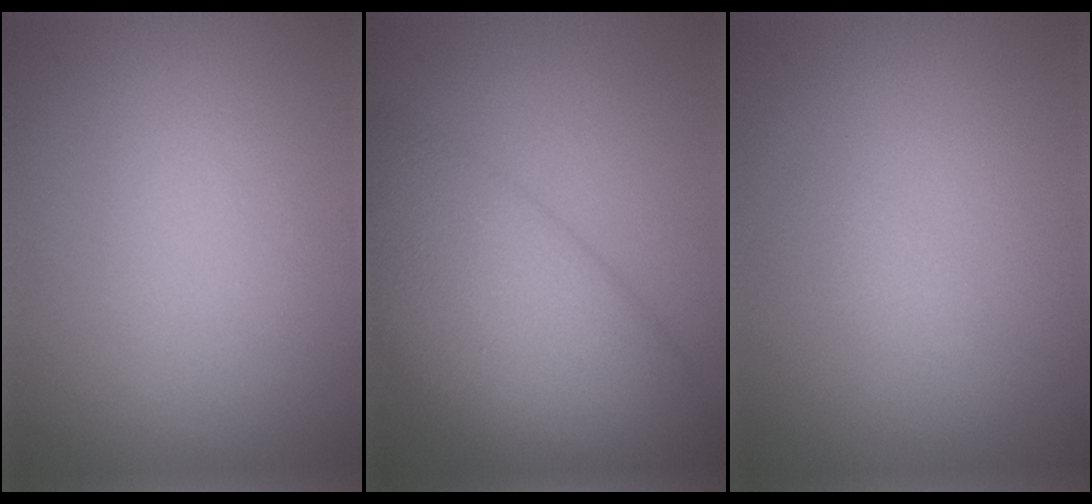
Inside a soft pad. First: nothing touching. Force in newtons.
{"total": 9.9, "press": 9.9, "slide": 0.3}
{"total": 0.9, "press": 0.9, "slide": 0.0}